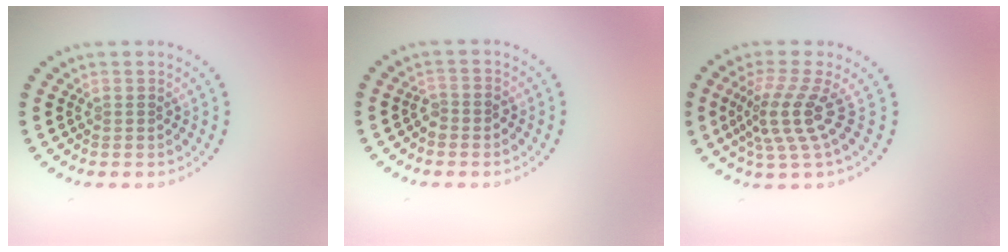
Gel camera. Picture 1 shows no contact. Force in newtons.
{"total": 1.1, "press": 0.9, "slide": 0.5}
{"total": 4.0, "press": 2.8, "slide": 2.8}